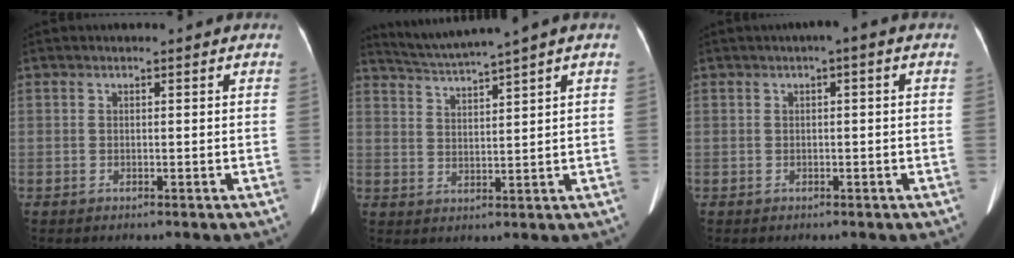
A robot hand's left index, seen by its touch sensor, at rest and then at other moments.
{"total": 5.6, "force": [4.9, -2.0, 1.9], "torque": [-0.047, -0.003, 0.099]}
{"total": 1.6, "force": [0.4, 0.1, 1.5], "torque": [-0.024, 0.010, 0.003]}